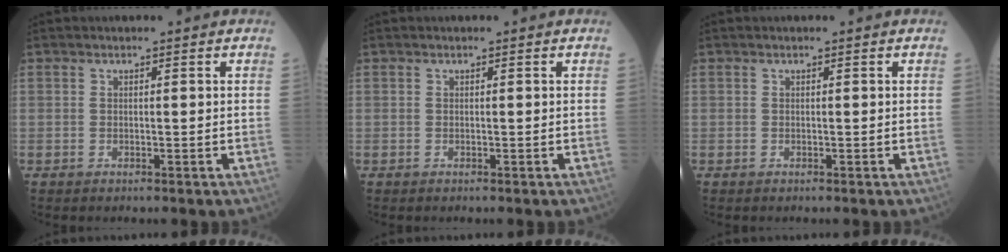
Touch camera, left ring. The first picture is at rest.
{"total": 0.0}
{"total": 0.0}